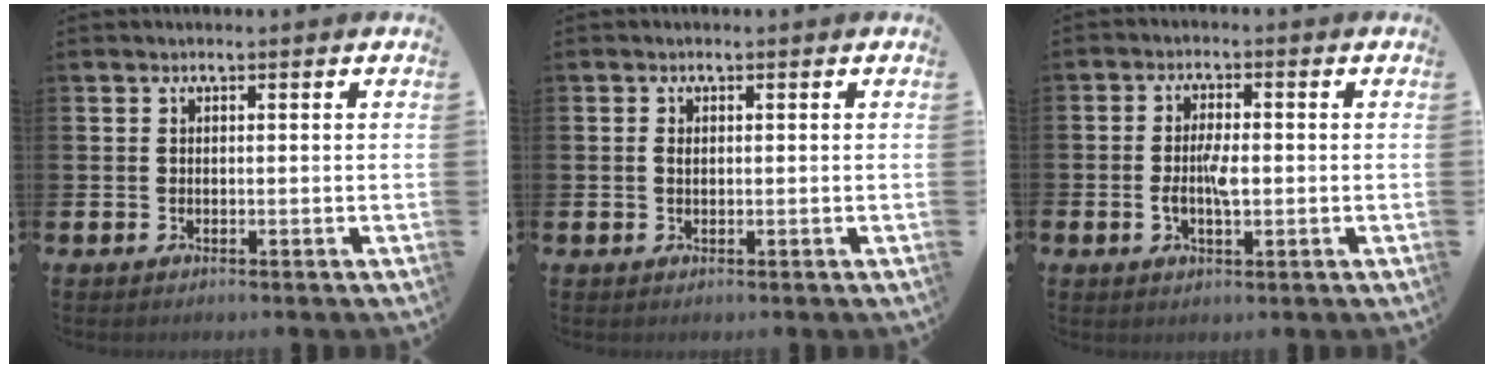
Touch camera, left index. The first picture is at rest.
{"total": 0.6, "force": [0.1, 0.4, 0.4], "torque": [0.001, 0.000, -0.002]}
{"total": 3.9, "force": [-0.6, 1.5, 3.5], "torque": [-0.069, 0.000, -0.014]}